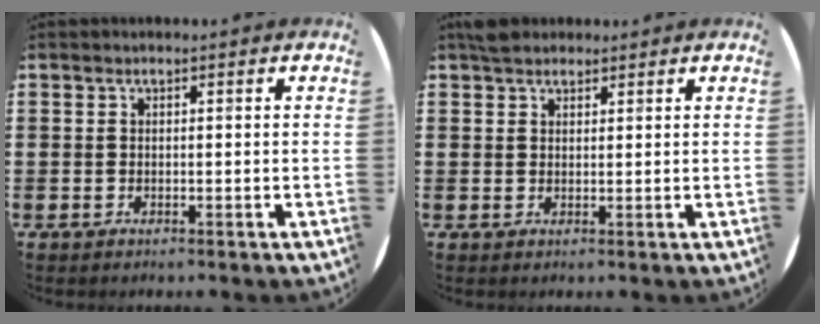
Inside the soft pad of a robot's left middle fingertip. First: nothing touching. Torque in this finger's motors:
{"motor_torque": [0.81, -0.80, 0.13, 0.03]}